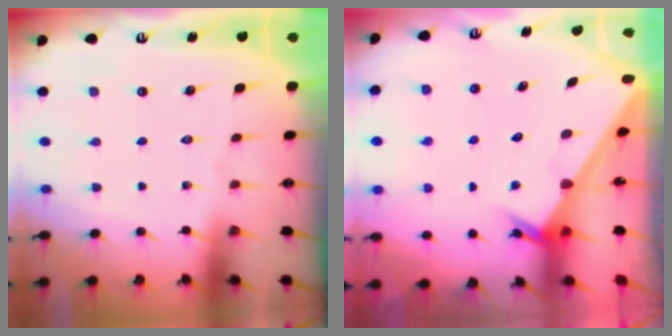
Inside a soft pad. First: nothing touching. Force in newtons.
{"total": 2.2, "press": 2.2, "slide": 0.1}